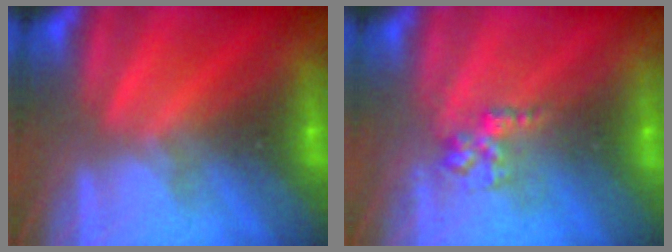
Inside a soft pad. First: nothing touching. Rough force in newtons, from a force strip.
{"total": 2.8}